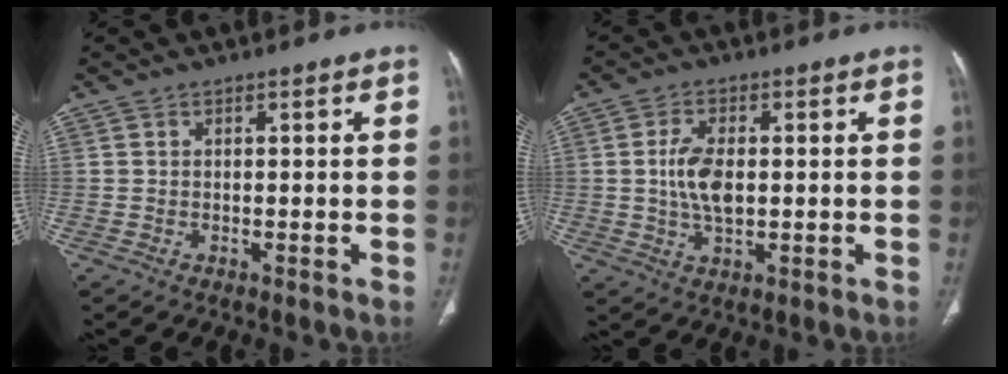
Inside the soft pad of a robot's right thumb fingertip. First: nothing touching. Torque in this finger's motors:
{"motor_torque": [1.16, 1.51, 1.23, -0.52, 0.07]}